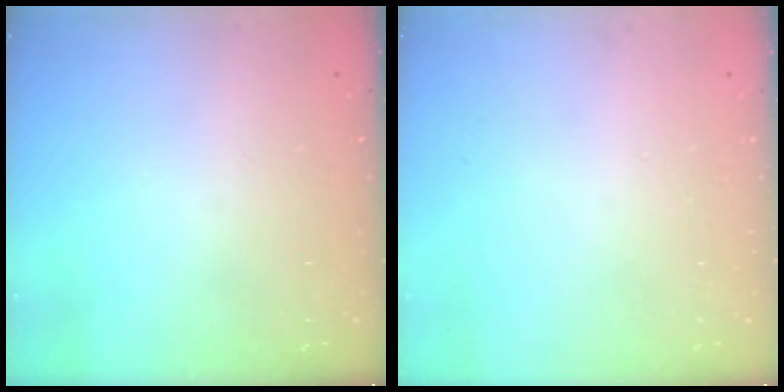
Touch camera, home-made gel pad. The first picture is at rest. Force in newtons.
{"total": 0.0}